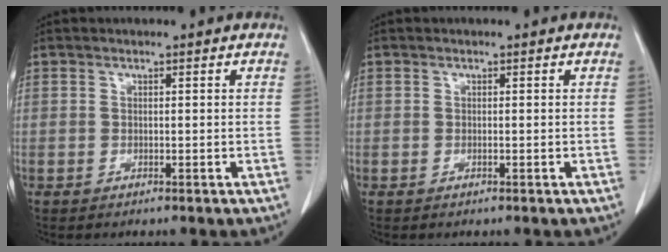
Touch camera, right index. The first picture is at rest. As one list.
[{"total": 0.0}]